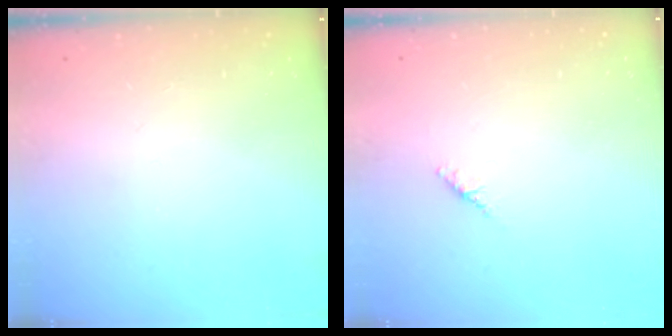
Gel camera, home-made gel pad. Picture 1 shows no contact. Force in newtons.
{"total": 1.8, "press": 1.7, "slide": 0.6}